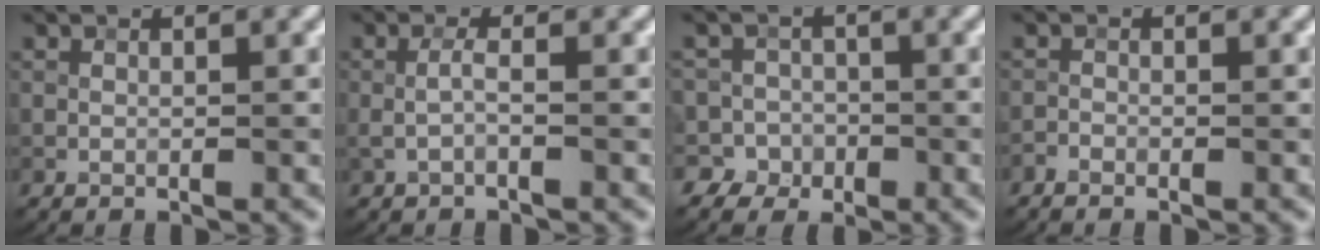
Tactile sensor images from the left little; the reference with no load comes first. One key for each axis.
{"total": 1.3, "fx": -0.3, "fy": 0.1, "fz": 1.2, "tx": -0.027, "ty": 0.001, "tz": -0.007}
{"total": 4.4, "fx": -2.3, "fy": 3.7, "fz": 0.3, "tx": 0.026, "ty": 0.003, "tz": -0.057}
{"total": 0.9, "fx": -0.8, "fy": 0.2, "fz": 0.4, "tx": -0.011, "ty": 0.002, "tz": -0.018}